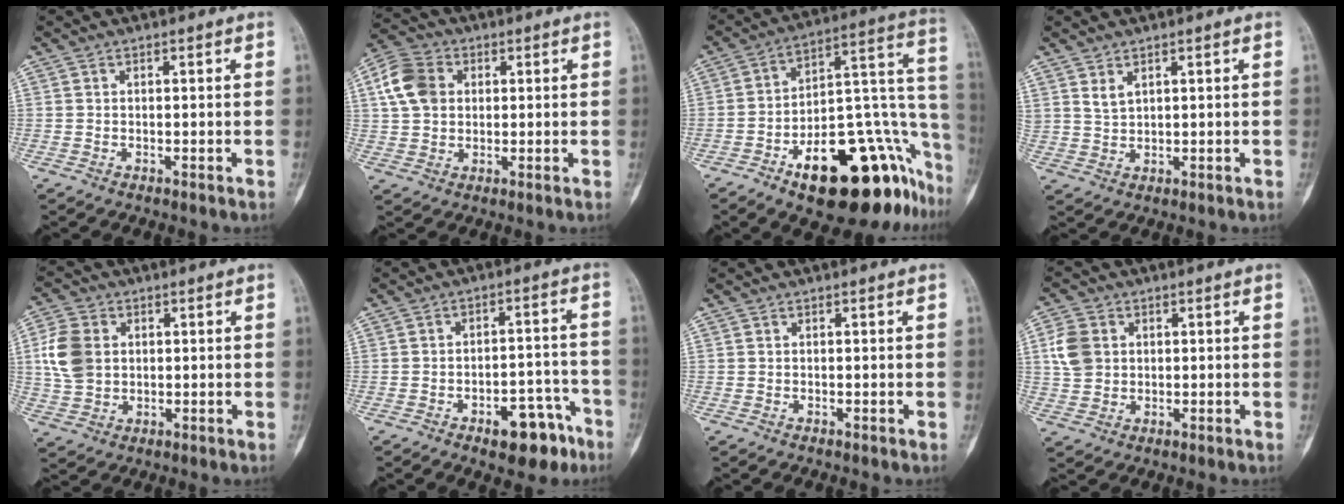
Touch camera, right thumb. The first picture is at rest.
{"total": 9.2, "force": [2.1, 7.1, 5.4], "torque": [-0.094, 0.010, 0.034]}
{"total": 28.9, "force": [-13.6, 11.6, 22.7], "torque": [-0.211, 0.098, -0.191]}
{"total": 2.5, "force": [1.6, 1.2, 1.5], "torque": [-0.029, -0.011, 0.041]}
{"total": 8.9, "force": [1.3, 6.8, 5.6], "torque": [-0.109, 0.002, 0.027]}
{"total": 10.0, "force": [-5.8, 4.9, 6.5], "torque": [-0.060, 0.050, -0.074]}
{"total": 0.0}
{"total": 6.5, "force": [1.3, 5.3, 3.6], "torque": [-0.066, 0.001, 0.025]}